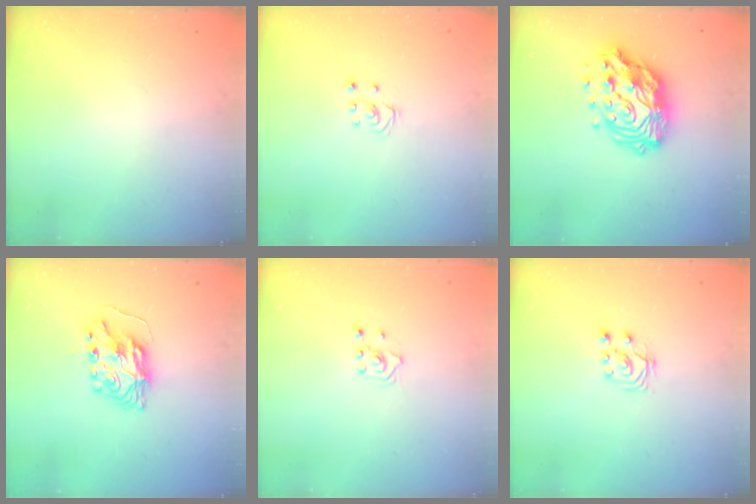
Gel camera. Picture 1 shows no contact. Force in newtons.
{"total": 2.5, "press": 2.5, "slide": 0.2}
{"total": 16.8, "press": 16.7, "slide": 1.6}
{"total": 8.2, "press": 8.2, "slide": 0.5}
{"total": 2.4, "press": 2.2, "slide": 0.8}
{"total": 3.1, "press": 3.0, "slide": 0.7}